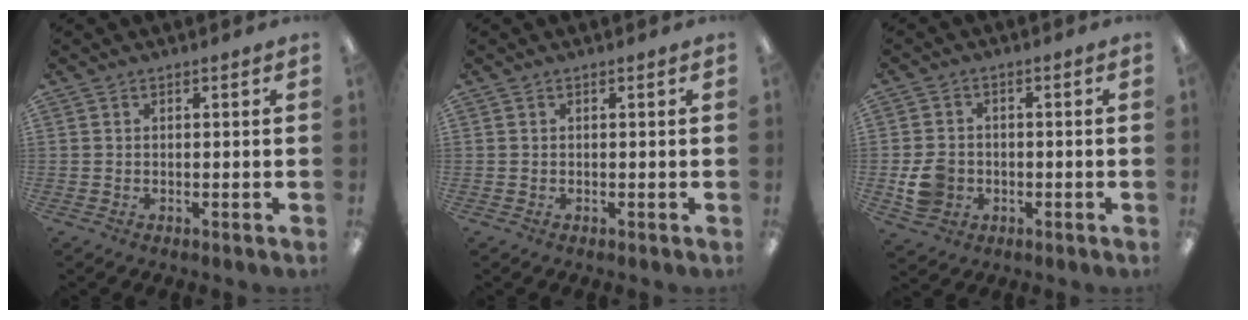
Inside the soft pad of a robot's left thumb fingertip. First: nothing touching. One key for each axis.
{"total": 0.0}
{"total": 6.5, "fx": -1.6, "fy": 5.6, "fz": 3.1, "tx": -0.048, "ty": 0.008, "tz": -0.027}